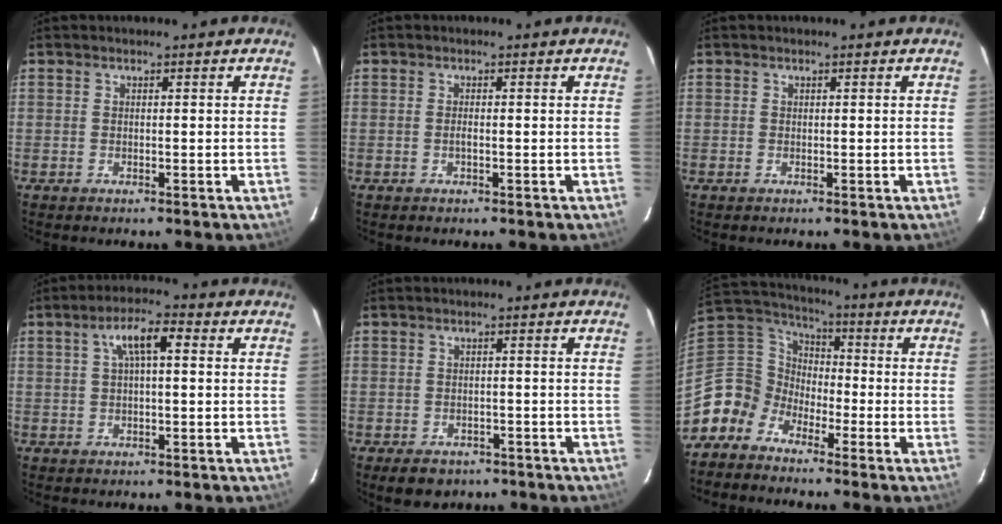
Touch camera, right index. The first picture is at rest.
{"total": 0.9, "force": [-0.3, 0.1, 0.9], "torque": [-0.018, 0.001, -0.006]}
{"total": 0.0}
{"total": 5.8, "force": [1.5, 1.7, 5.4], "torque": [-0.101, 0.017, 0.029]}
{"total": 5.1, "force": [-3.3, 3.4, 1.8], "torque": [-0.030, 0.002, -0.038]}
{"total": 8.9, "force": [-6.0, 6.5, 1.0], "torque": [-0.042, 0.043, -0.148]}